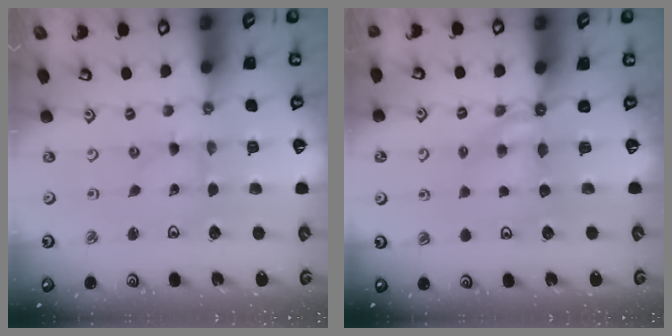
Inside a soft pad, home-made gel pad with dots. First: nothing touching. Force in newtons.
{"total": 5.7, "press": 5.7, "slide": 0.4}